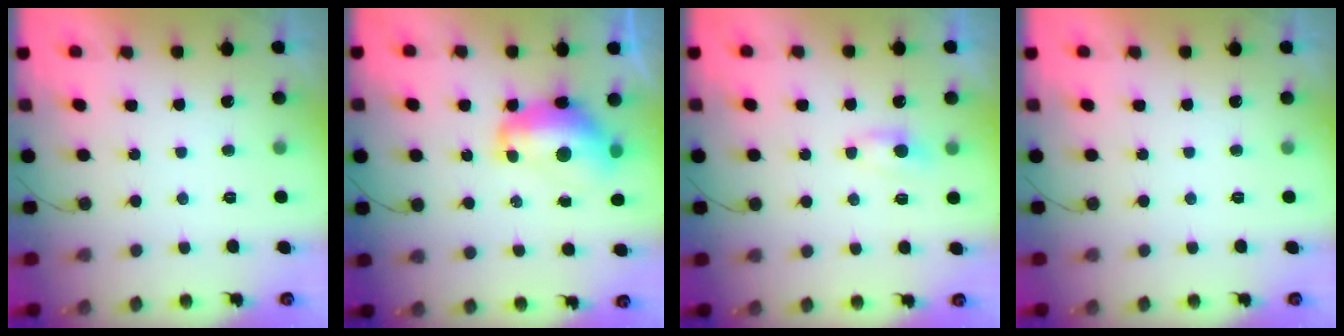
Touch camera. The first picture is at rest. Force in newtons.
{"total": 12.2, "press": 12.1, "slide": 1.3}
{"total": 3.8, "press": 3.8, "slide": 0.5}
{"total": 0.0}